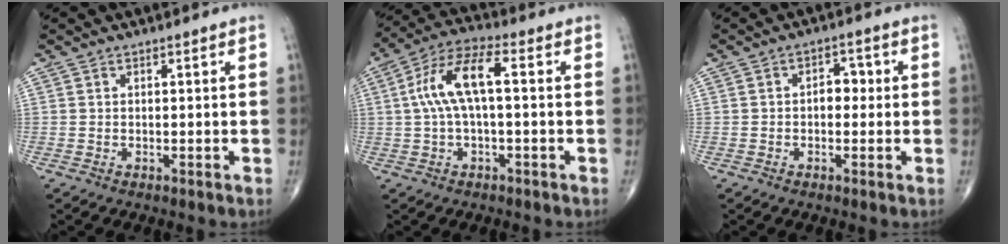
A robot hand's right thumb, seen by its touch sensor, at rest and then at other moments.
{"total": 10.2, "force": [0.9, 3.6, 9.5], "torque": [-0.203, 0.037, 0.011]}
{"total": 3.5, "force": [-0.1, 2.4, 2.6], "torque": [-0.018, 0.012, -0.008]}